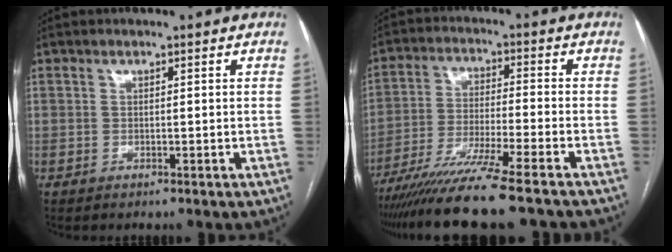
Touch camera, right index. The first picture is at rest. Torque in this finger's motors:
{"motor_torque": [1.16, -0.98, 0.74, 0.15]}